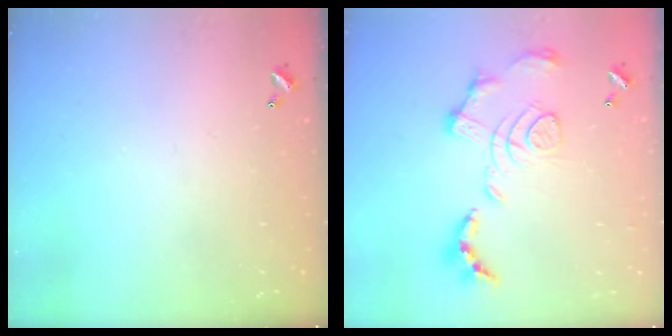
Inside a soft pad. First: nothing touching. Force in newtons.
{"total": 1.7, "press": 1.1, "slide": 1.3}